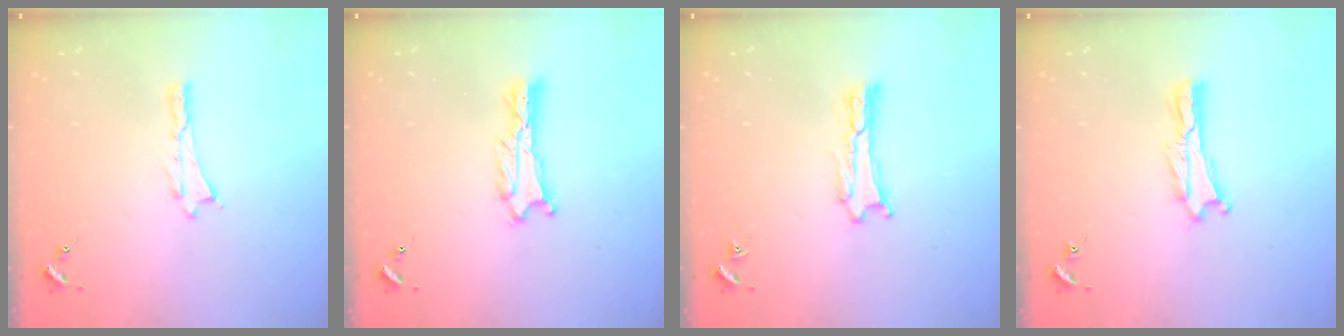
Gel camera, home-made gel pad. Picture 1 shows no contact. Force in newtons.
{"total": 0.7, "press": 0.7, "slide": 0.1}
{"total": 0.8, "press": 0.8, "slide": 0.0}
{"total": 0.0}